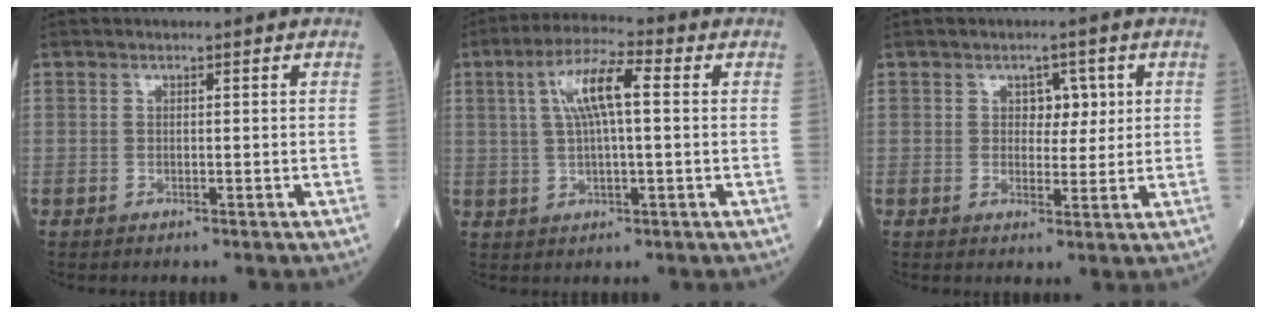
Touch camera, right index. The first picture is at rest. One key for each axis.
{"total": 8.4, "fx": 1.9, "fy": 1.5, "fz": 8.1, "tx": -0.159, "ty": 0.021, "tz": 0.034}
{"total": 3.4, "fx": 1.1, "fy": 2.3, "fz": 2.3, "tx": -0.021, "ty": 0.007, "tz": 0.015}